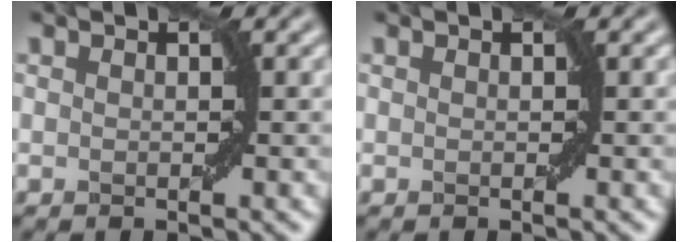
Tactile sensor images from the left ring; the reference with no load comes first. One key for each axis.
{"total": 0.0}